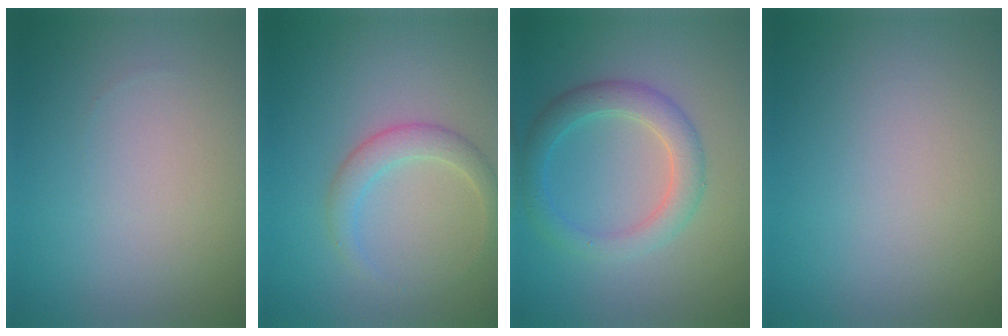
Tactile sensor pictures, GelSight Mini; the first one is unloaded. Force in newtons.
{"total": 2.3, "press": 2.3, "slide": 0.1}
{"total": 3.5, "press": 3.5, "slide": 0.1}
{"total": 0.0}